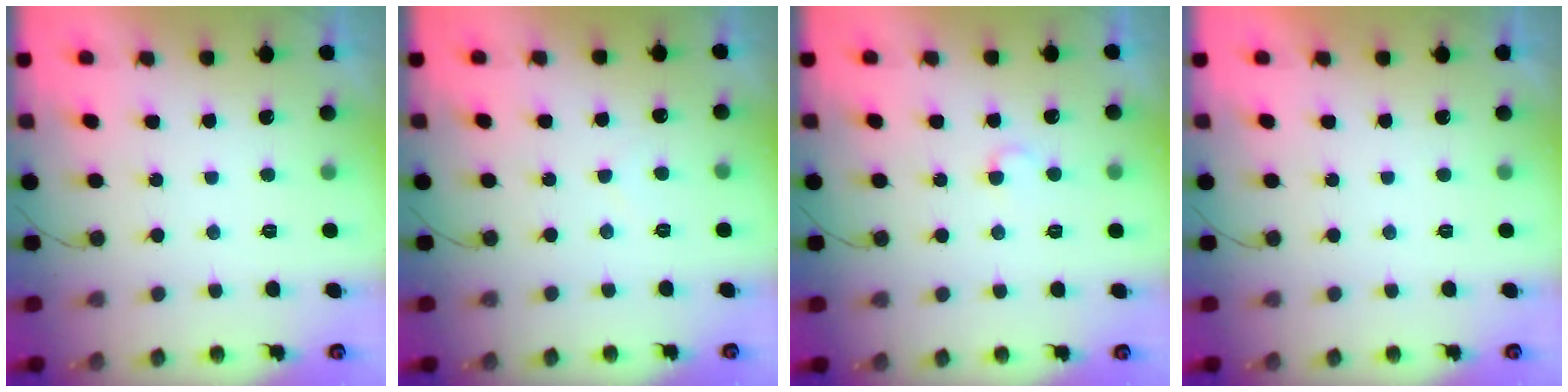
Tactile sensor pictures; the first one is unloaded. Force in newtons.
{"total": 3.6, "press": 3.6, "slide": 0.3}
{"total": 3.3, "press": 3.3, "slide": 0.4}
{"total": 1.7, "press": 1.7, "slide": 0.0}